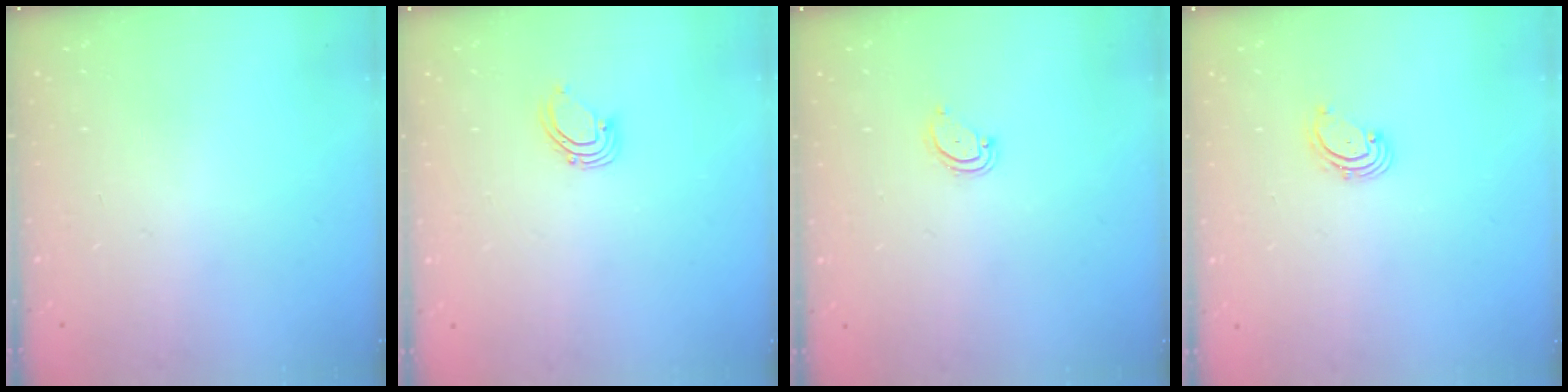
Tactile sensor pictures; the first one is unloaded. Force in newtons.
{"total": 2.9, "press": 2.9, "slide": 0.3}
{"total": 3.1, "press": 3.1, "slide": 0.3}
{"total": 1.9, "press": 1.8, "slide": 0.2}